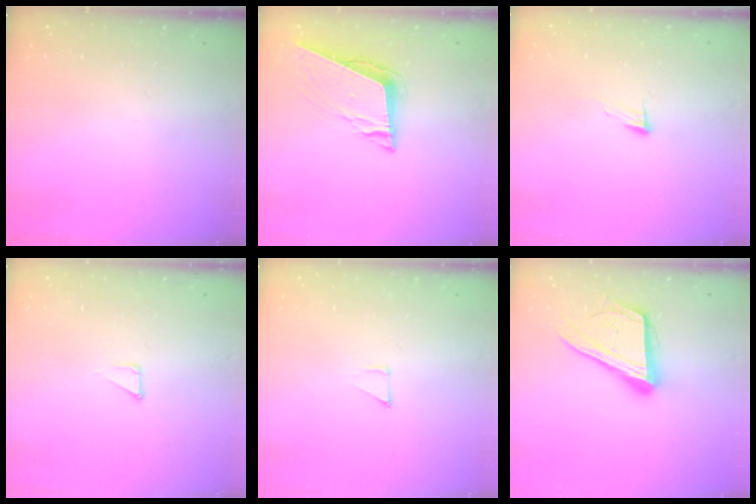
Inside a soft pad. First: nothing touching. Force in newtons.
{"total": 9.1, "press": 8.5, "slide": 3.1}
{"total": 6.3, "press": 6.2, "slide": 0.5}
{"total": 1.2, "press": 1.2, "slide": 0.0}
{"total": 2.8, "press": 2.8, "slide": 0.2}
{"total": 18.8, "press": 18.7, "slide": 2.4}